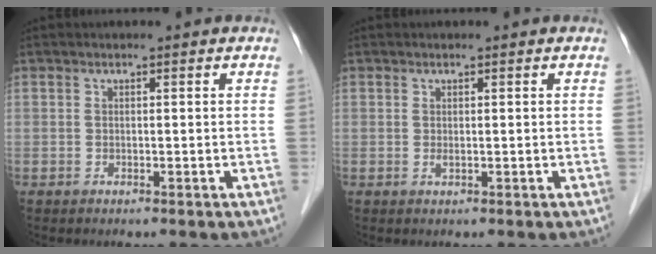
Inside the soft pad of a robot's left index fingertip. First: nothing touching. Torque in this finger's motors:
{"motor_torque": [0.01, 0.01, 0.01, 0.02]}